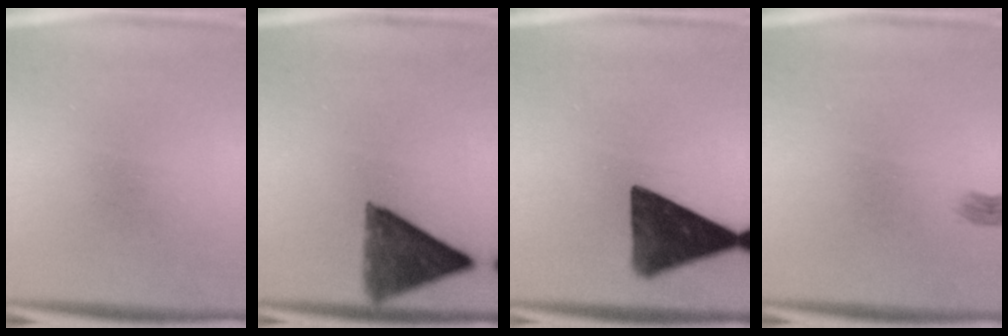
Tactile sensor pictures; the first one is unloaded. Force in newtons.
{"total": 10.3}
{"total": 13.4}
{"total": 1.0}